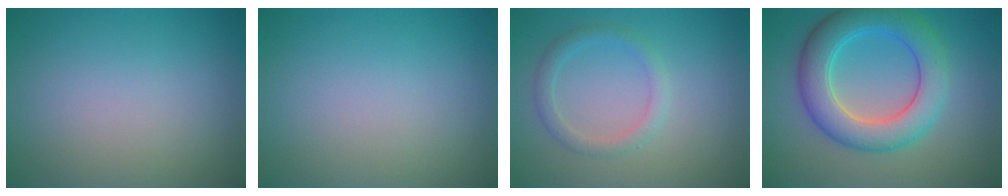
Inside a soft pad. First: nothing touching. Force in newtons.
{"total": 0.0}
{"total": 1.9, "press": 1.9, "slide": 0.0}
{"total": 7.0, "press": 6.9, "slide": 0.3}